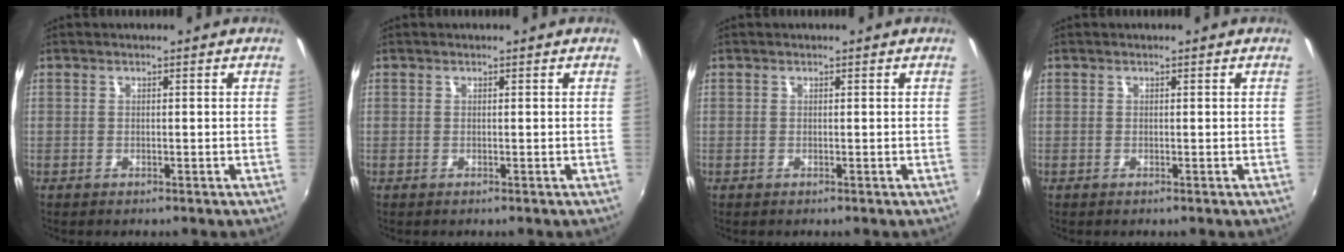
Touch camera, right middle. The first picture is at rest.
{"total": 0.0}
{"total": 0.0}
{"total": 0.0}